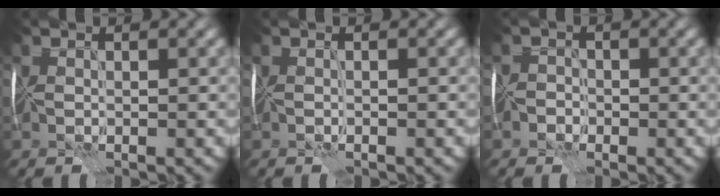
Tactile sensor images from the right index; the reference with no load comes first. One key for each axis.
{"total": 0.0}
{"total": 1.8, "fx": -1.6, "fy": 0.5, "fz": -0.5, "tx": 0.033, "ty": 0.007, "tz": -0.031}